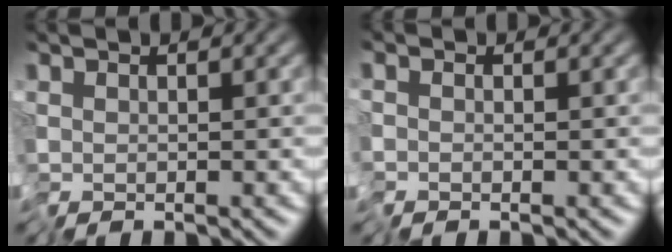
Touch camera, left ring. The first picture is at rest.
{"total": 0.5, "force": [0.0, 0.0, -0.5], "torque": [0.007, -0.003, -0.001]}